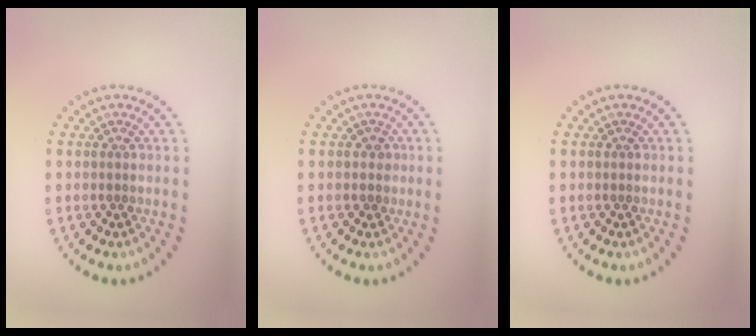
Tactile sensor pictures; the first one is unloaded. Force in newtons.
{"total": 0.7, "press": 0.5, "slide": 0.5}
{"total": 0.0}